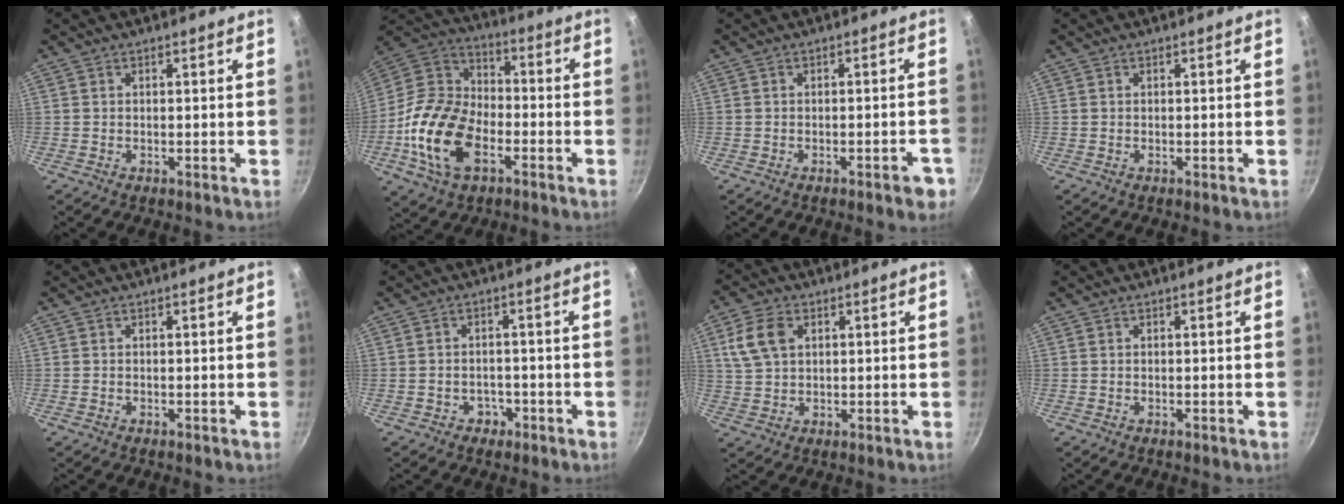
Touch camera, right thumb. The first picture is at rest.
{"total": 19.1, "force": [-6.5, 12.0, 13.2], "torque": [-0.237, 0.039, -0.135]}
{"total": 3.8, "force": [-2.1, 1.1, 3.0], "torque": [-0.027, 0.013, -0.022]}
{"total": 0.0}
{"total": 0.0}
{"total": 2.9, "force": [-1.5, 2.4, 0.8], "torque": [0.009, 0.017, -0.014]}
{"total": 8.0, "force": [2.4, 5.6, 5.2], "torque": [-0.089, 0.004, 0.047]}
{"total": 0.0}